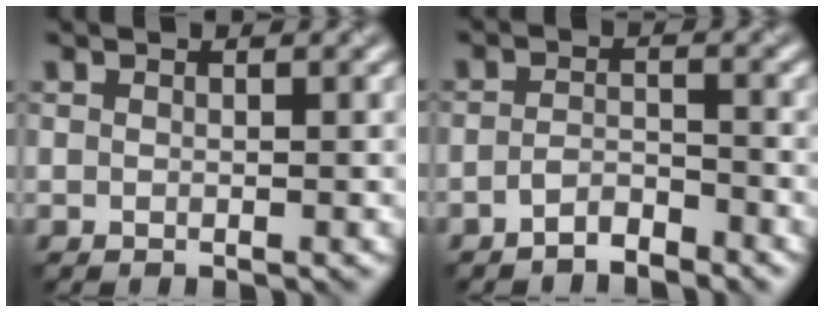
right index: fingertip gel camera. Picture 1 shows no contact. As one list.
[{"total": 2.0, "force": [-1.7, 0.5, 1.0], "torque": [-0.018, 0.007, -0.036]}]